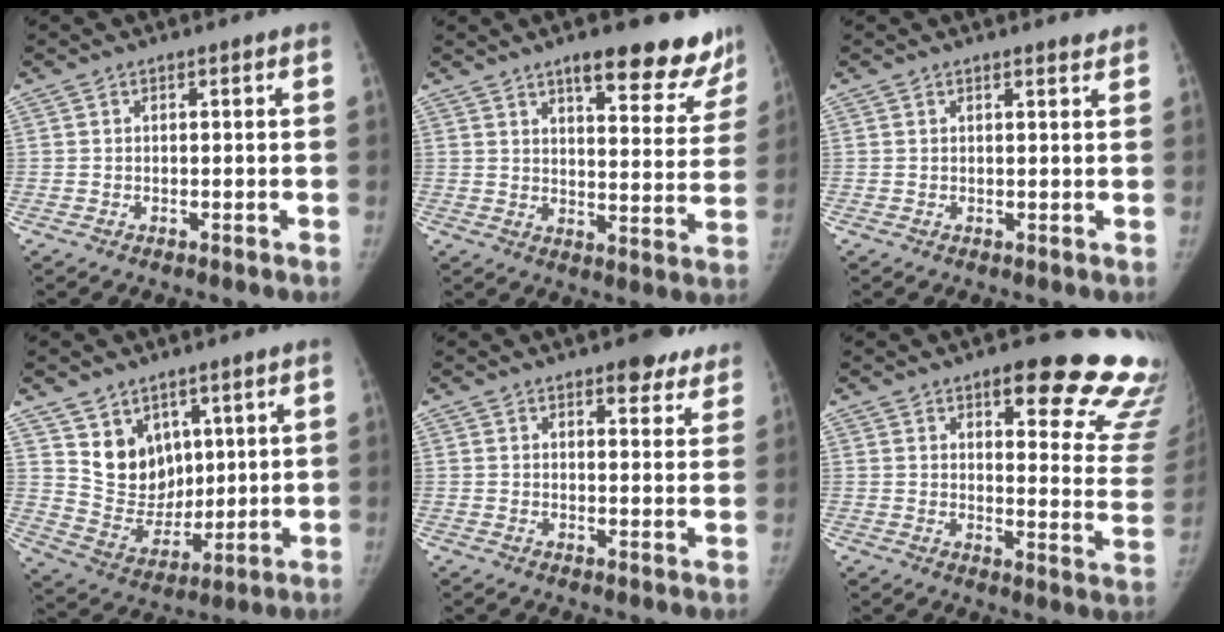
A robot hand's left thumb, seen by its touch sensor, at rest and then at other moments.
{"total": 16.9, "force": [12.9, 5.4, 9.6], "torque": [-0.071, -0.069, 0.159]}
{"total": 1.4, "force": [1.2, 0.2, 0.5], "torque": [-0.002, -0.009, 0.018]}
{"total": 10.9, "force": [5.8, 8.3, 4.1], "torque": [-0.031, -0.047, 0.123]}
{"total": 6.8, "force": [5.3, 2.7, 3.3], "torque": [-0.008, -0.027, 0.060]}
{"total": 22.8, "force": [16.4, 7.3, 14.0], "torque": [-0.123, -0.098, 0.186]}